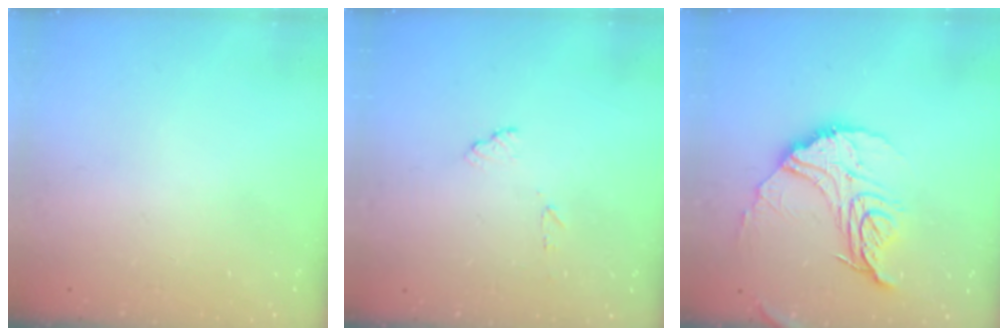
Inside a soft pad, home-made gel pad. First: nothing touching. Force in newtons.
{"total": 7.0, "press": 7.0, "slide": 0.6}
{"total": 16.1, "press": 16.1, "slide": 1.1}